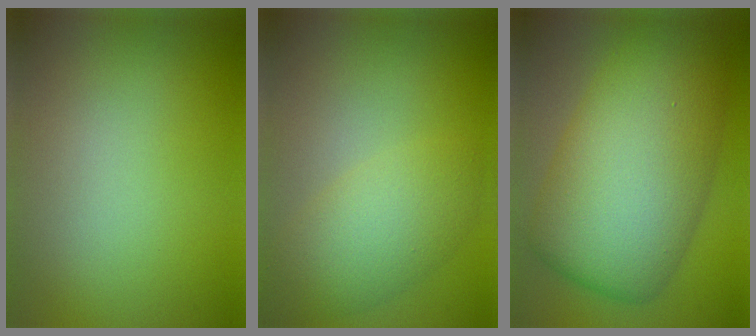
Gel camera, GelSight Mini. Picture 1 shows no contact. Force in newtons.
{"total": 4.4, "press": 4.3, "slide": 0.2}
{"total": 11.7, "press": 11.7, "slide": 0.1}